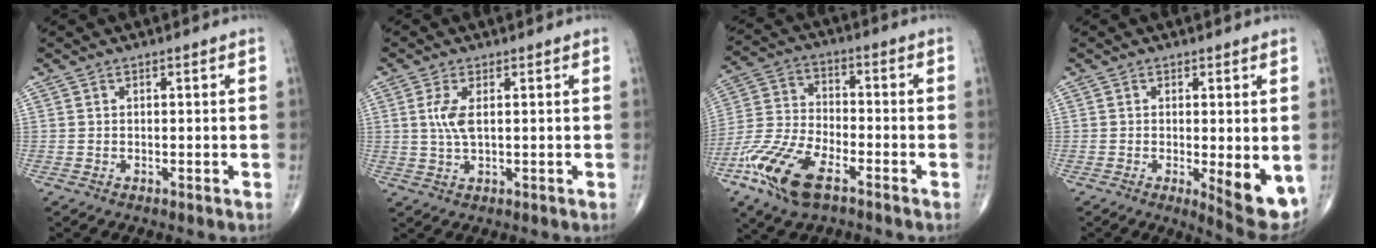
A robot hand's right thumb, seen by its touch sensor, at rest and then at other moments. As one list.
[{"total": 3.8, "force": [0.8, 1.4, 3.4], "torque": [-0.080, 0.000, 0.021]}, {"total": 14.7, "force": [-8.2, 6.4, 10.4], "torque": [-0.222, 0.018, -0.164]}, {"total": 8.5, "force": [-1.5, 2.4, 8.0], "torque": [-0.102, -0.023, -0.016]}]